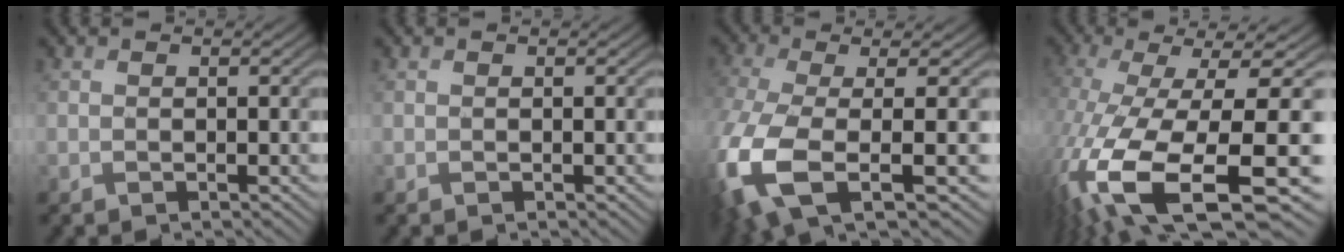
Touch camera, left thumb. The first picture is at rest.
{"total": 0.0}
{"total": 11.8, "force": [-3.6, 4.2, 10.4], "torque": [-0.255, -0.034, -0.058]}
{"total": 18.2, "force": [-6.7, 5.3, 16.0], "torque": [-0.369, -0.040, -0.086]}